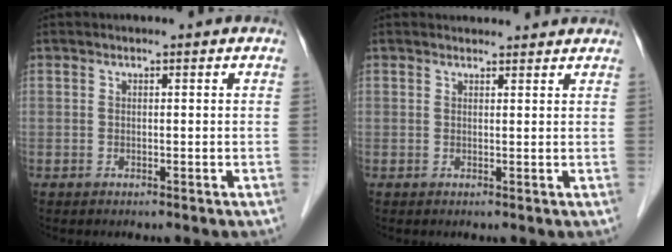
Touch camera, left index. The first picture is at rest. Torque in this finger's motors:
{"motor_torque": [-0.79, -0.83, 0.01, 0.00]}